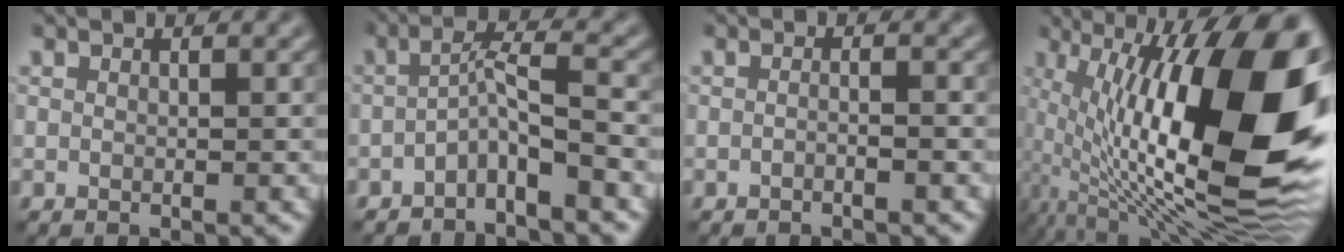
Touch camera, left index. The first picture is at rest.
{"total": 3.0, "force": [-1.8, 0.3, 2.4], "torque": [-0.047, 0.015, -0.041]}
{"total": 0.9, "force": [-0.6, 0.1, 0.7], "torque": [-0.014, -0.001, -0.012]}
{"total": 18.6, "force": [1.1, 7.4, 17.0], "torque": [-0.270, 0.007, 0.016]}